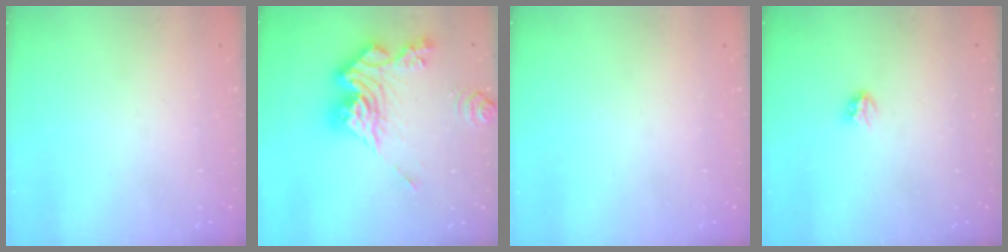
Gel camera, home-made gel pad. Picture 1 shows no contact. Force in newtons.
{"total": 19.6, "press": 19.5, "slide": 2.3}
{"total": 0.0}
{"total": 2.9, "press": 2.9, "slide": 0.3}